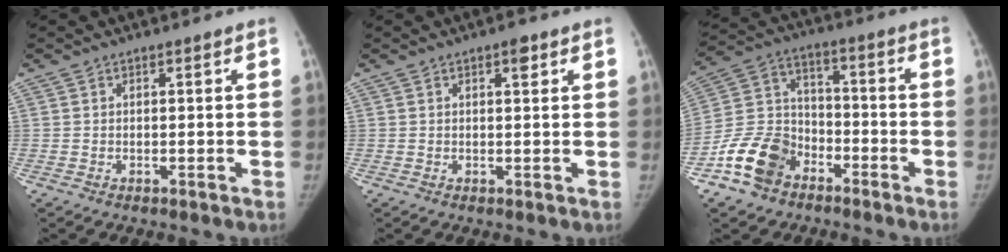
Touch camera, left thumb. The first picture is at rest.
{"total": 2.0, "force": [1.1, 0.8, 1.5], "torque": [-0.014, -0.002, 0.013]}
{"total": 12.7, "force": [-7.6, 8.7, 5.2], "torque": [-0.086, 0.055, -0.150]}